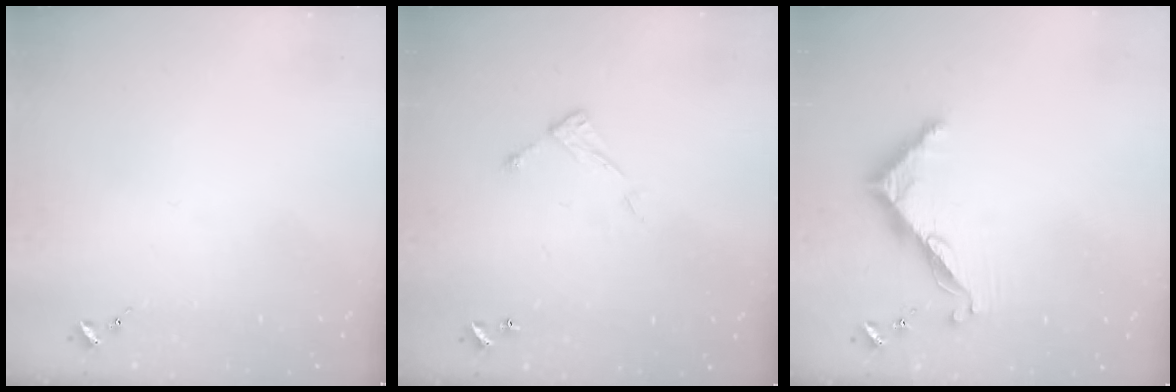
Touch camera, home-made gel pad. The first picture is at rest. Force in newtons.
{"total": 6.5, "press": 6.5, "slide": 0.3}
{"total": 8.7, "press": 8.7, "slide": 0.6}